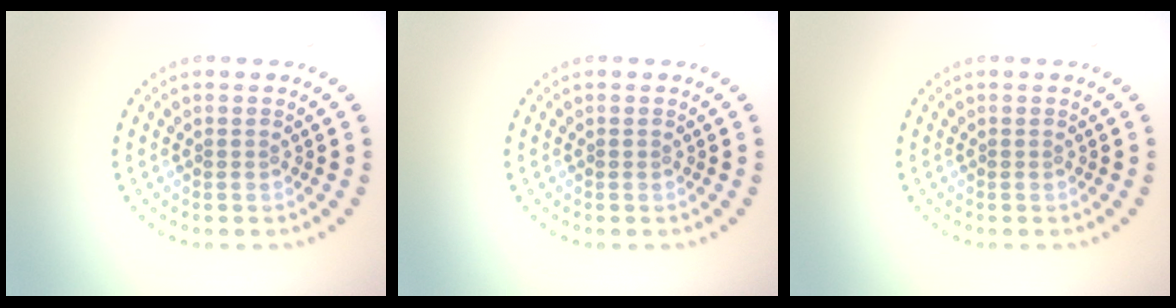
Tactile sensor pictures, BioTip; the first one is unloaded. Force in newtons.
{"total": 0.0}
{"total": 0.0}